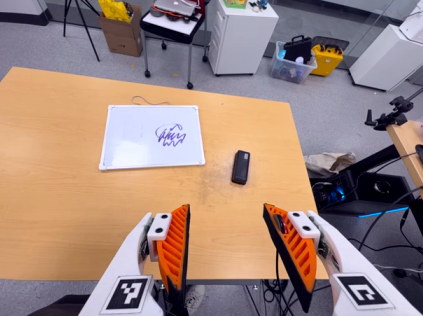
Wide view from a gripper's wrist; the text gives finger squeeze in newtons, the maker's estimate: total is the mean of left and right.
{"total": 0.0}